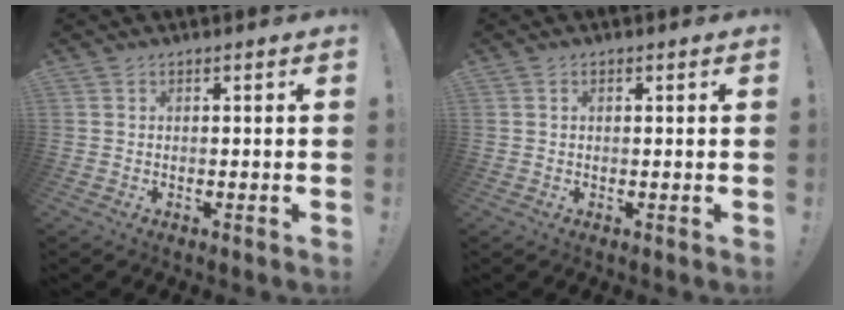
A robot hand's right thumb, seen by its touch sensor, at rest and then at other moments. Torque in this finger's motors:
{"motor_torque": [-0.04, -0.18, -0.36, 0.25, 0.08]}